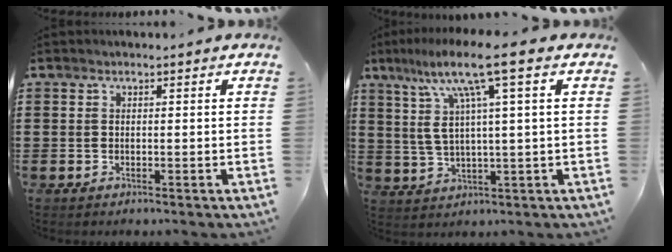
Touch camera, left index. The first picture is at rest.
{"total": 10.6, "force": [4.4, 0.6, 9.6], "torque": [-0.207, -0.007, 0.064]}